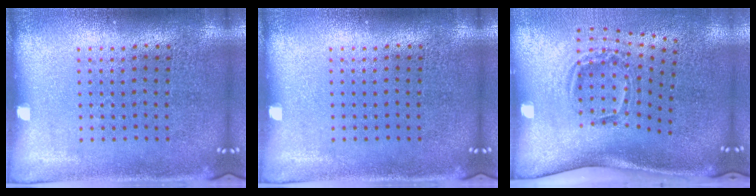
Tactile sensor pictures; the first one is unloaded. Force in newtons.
{"total": 0.0}
{"total": 2.1, "press": 1.2, "slide": 1.6}